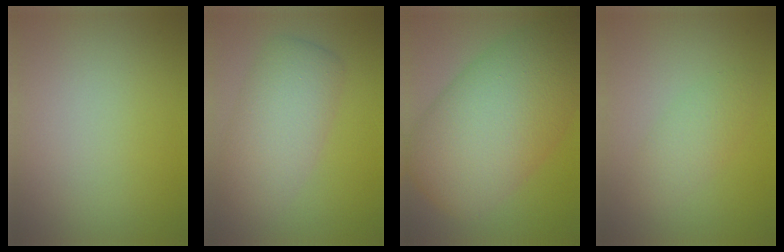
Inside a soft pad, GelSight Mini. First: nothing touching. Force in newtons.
{"total": 5.3, "press": 5.3, "slide": 0.1}
{"total": 12.7, "press": 12.7, "slide": 0.4}
{"total": 2.2, "press": 2.2, "slide": 0.1}